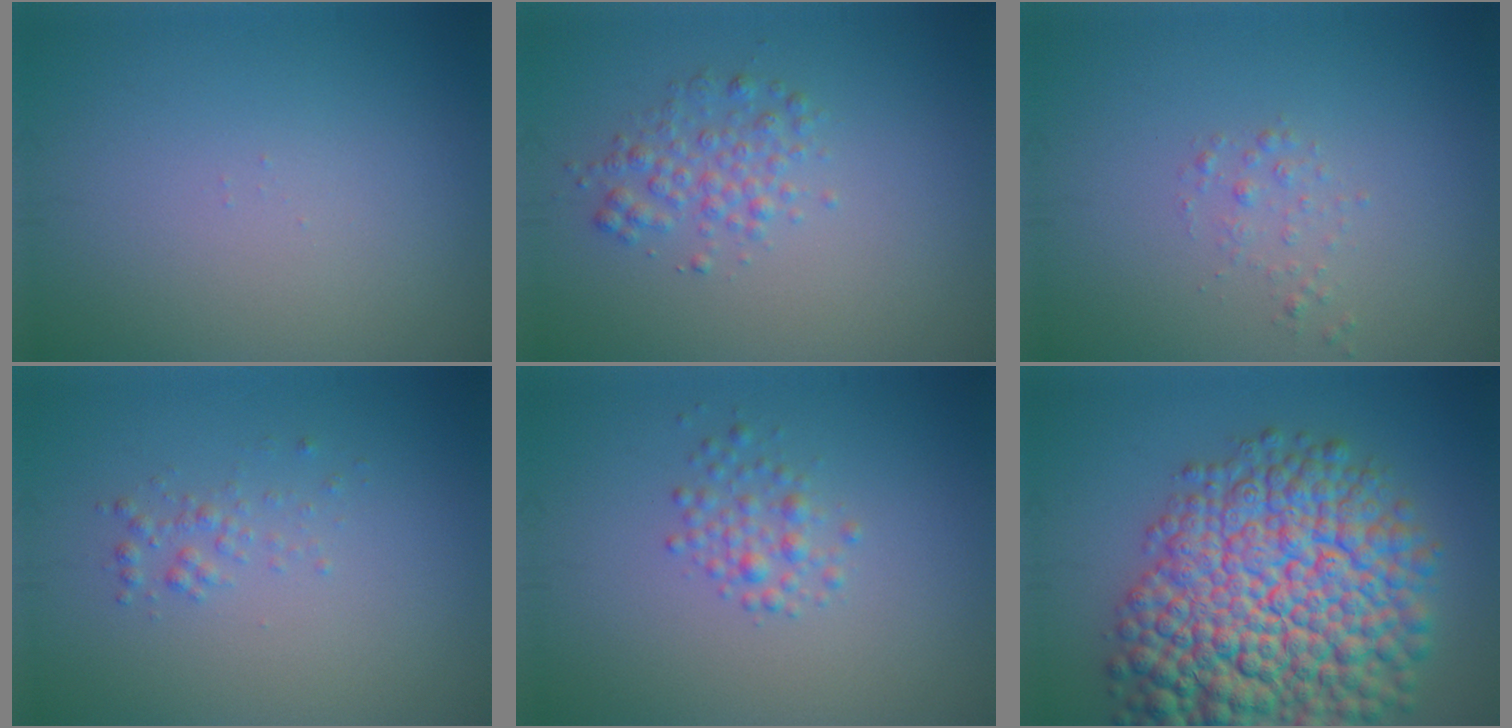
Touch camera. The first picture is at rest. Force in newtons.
{"total": 2.2, "press": 2.2, "slide": 0.0}
{"total": 1.0, "press": 1.0, "slide": 0.0}
{"total": 1.1, "press": 1.1, "slide": 0.1}
{"total": 1.8, "press": 1.8, "slide": 0.0}
{"total": 15.4, "press": 15.4, "slide": 0.6}